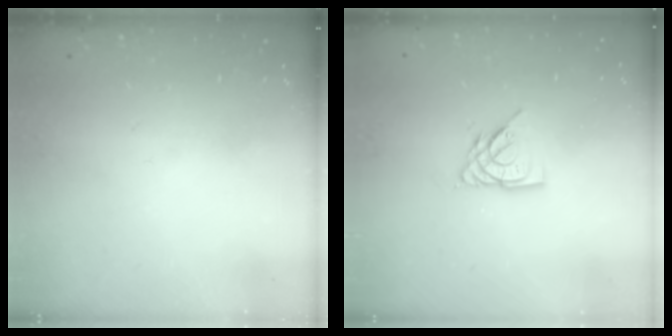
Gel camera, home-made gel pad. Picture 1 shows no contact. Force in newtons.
{"total": 7.6, "press": 7.6, "slide": 0.5}